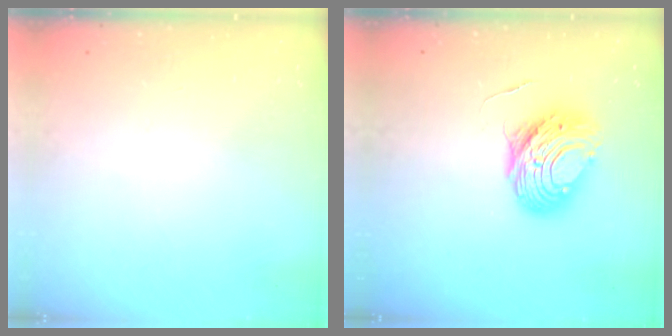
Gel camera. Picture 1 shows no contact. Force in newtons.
{"total": 11.1, "press": 11.1, "slide": 0.9}